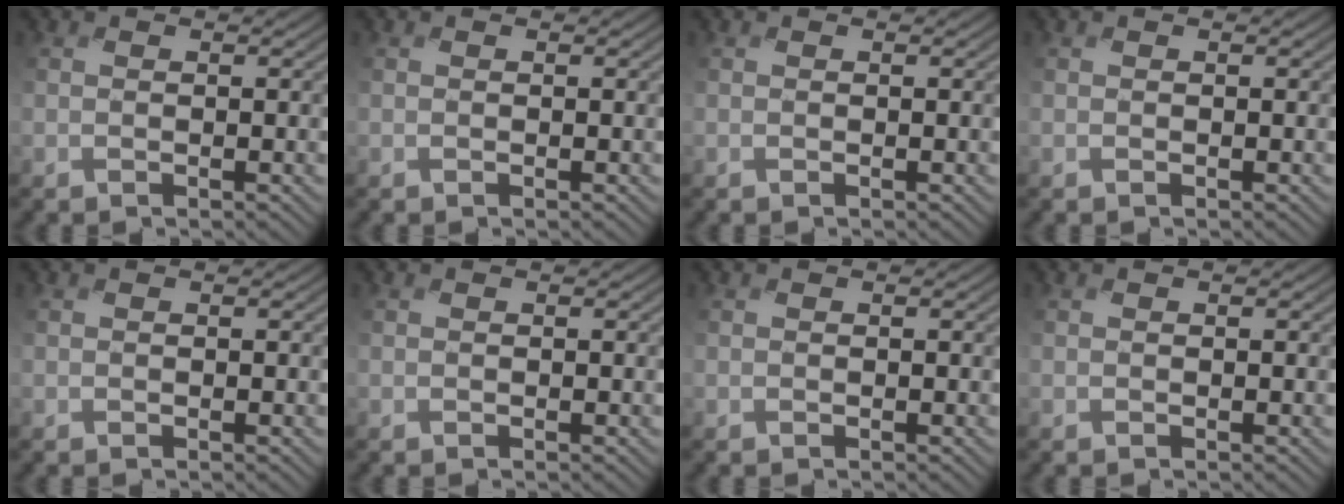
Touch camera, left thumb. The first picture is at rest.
{"total": 0.0}
{"total": 0.0}
{"total": 0.0}
{"total": 0.0}
{"total": 0.0}
{"total": 0.0}
{"total": 0.0}